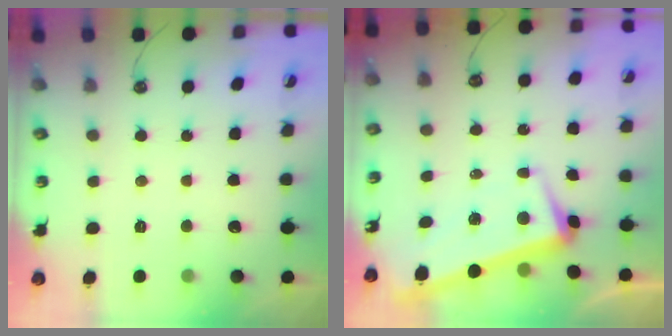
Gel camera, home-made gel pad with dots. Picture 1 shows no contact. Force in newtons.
{"total": 2.1, "press": 0.5, "slide": 2.1}